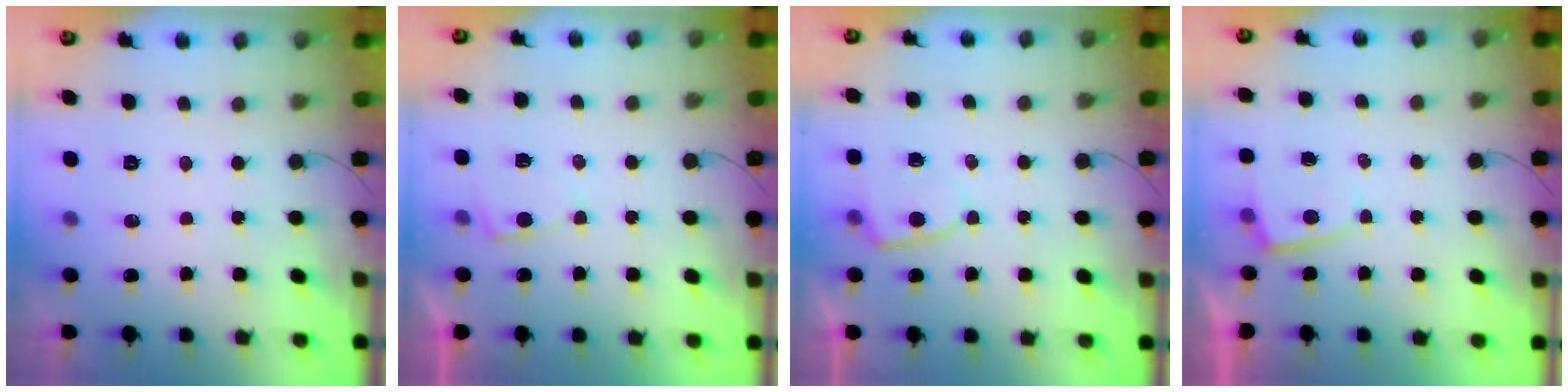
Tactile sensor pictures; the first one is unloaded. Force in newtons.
{"total": 2.1, "press": 2.1, "slide": 0.3}
{"total": 4.5, "press": 4.5, "slide": 0.5}
{"total": 2.3, "press": 2.3, "slide": 0.2}